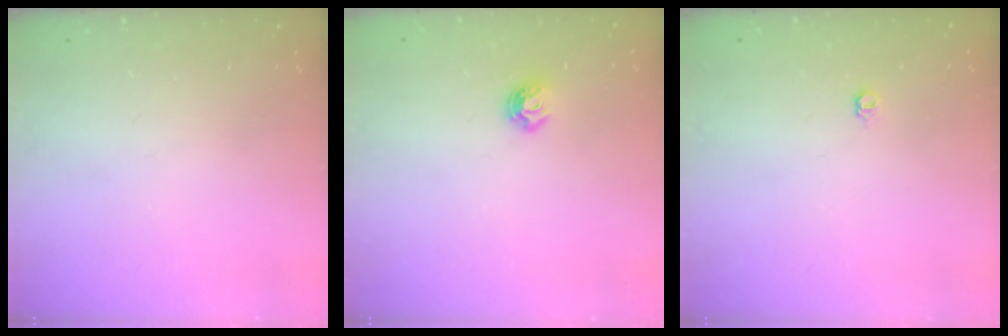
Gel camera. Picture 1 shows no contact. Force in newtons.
{"total": 5.2, "press": 5.1, "slide": 0.8}
{"total": 3.1, "press": 3.0, "slide": 0.6}